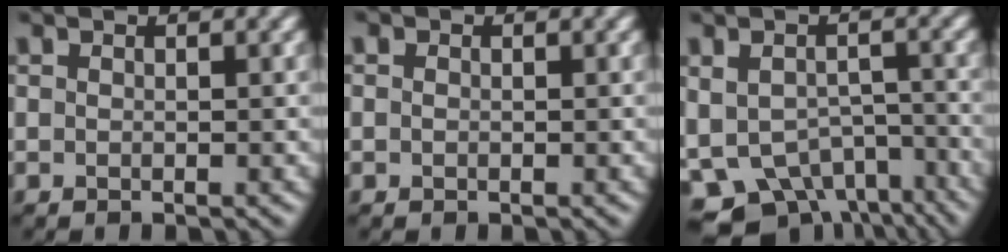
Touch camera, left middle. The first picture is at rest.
{"total": 0.6, "force": [0.1, 0.6, 0.2], "torque": [-0.002, -0.003, -0.002]}
{"total": 8.5, "force": [-5.9, 4.7, 4.0], "torque": [-0.066, -0.018, -0.074]}